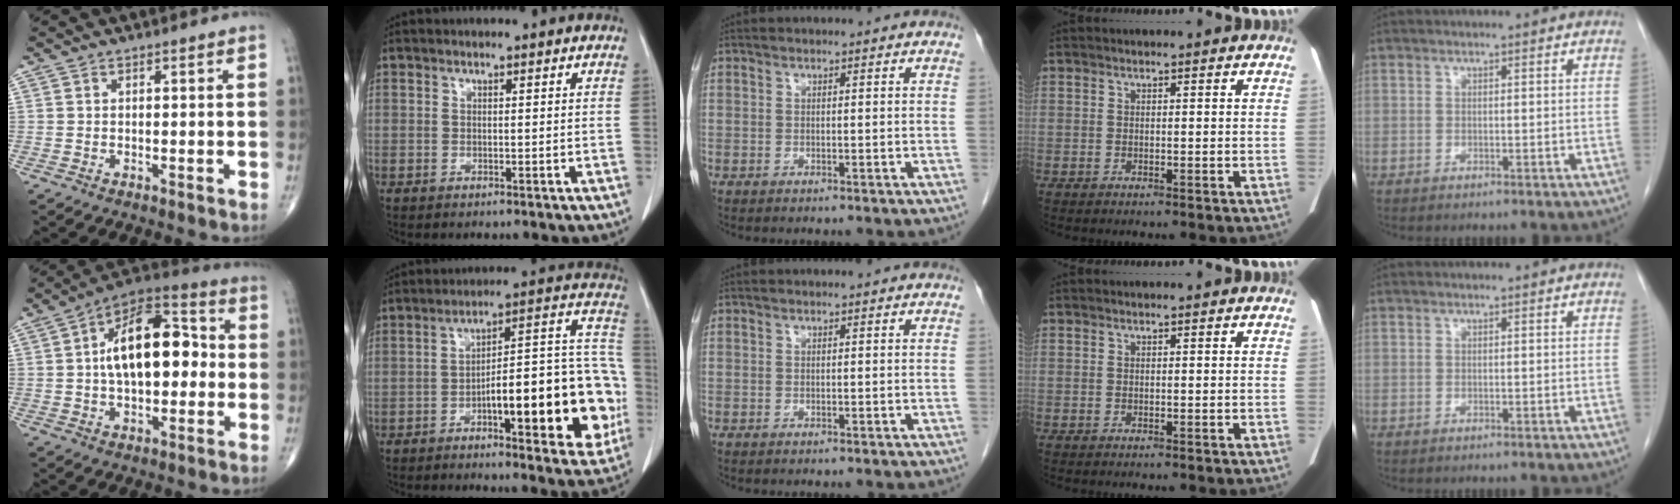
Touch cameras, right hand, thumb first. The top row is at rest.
{"thumb": {"total": 17.7, "force": [1.1, 9.5, 14.9], "torque": [-0.217, 0.037, 0.007]}, "index": {"total": 20.2, "force": [-5.4, 5.1, 18.8], "torque": [-0.196, 0.040, -0.064]}}